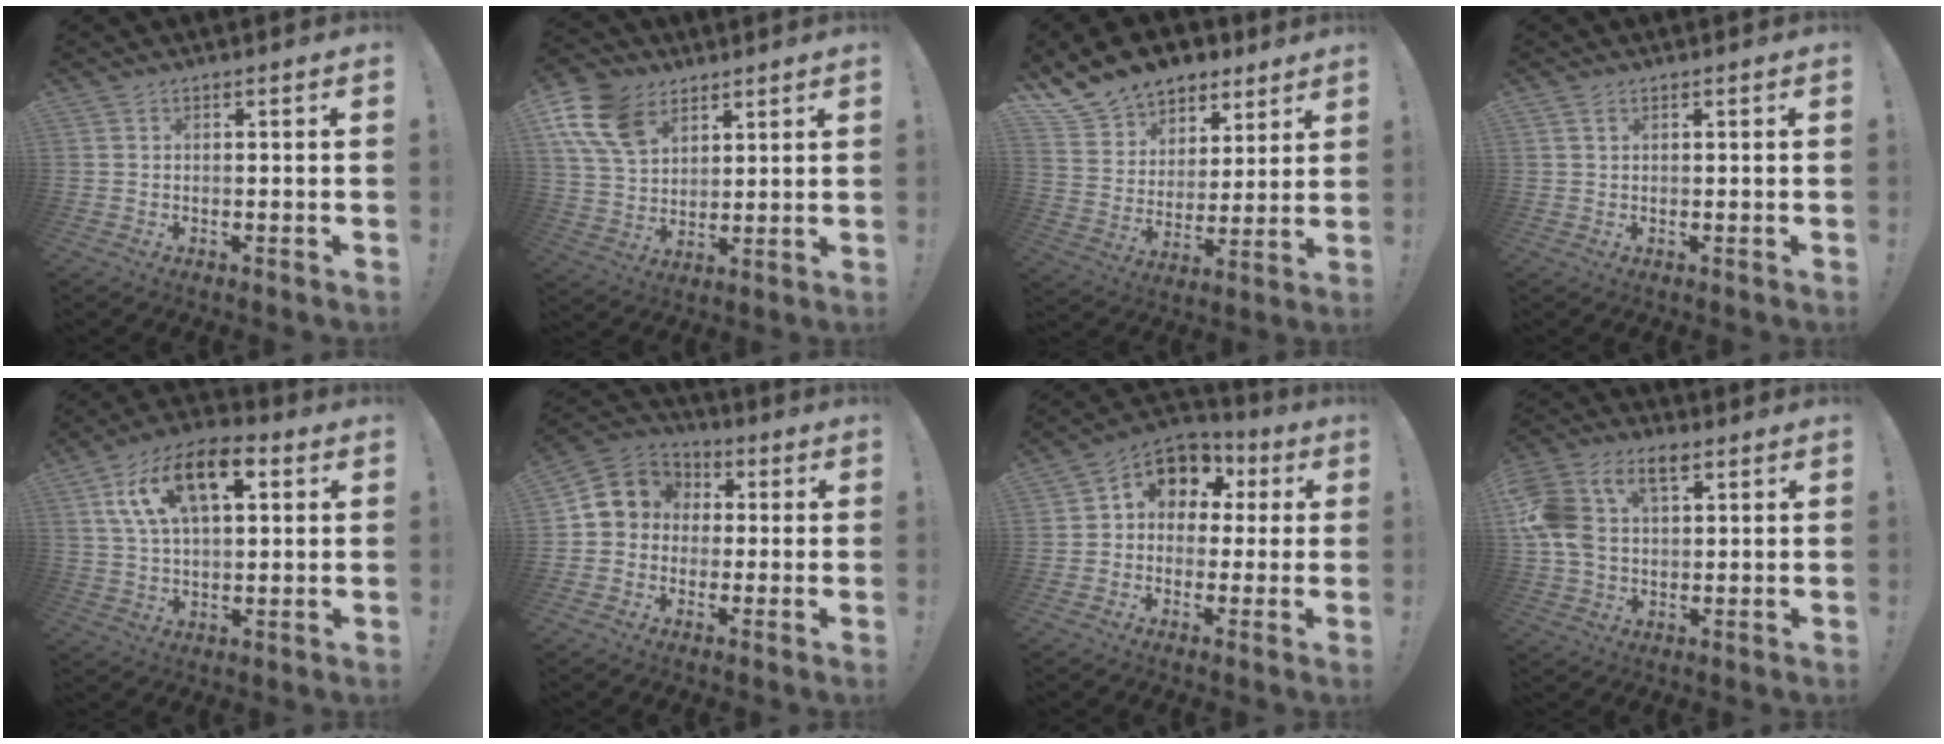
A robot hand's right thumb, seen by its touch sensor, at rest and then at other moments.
{"total": 15.4, "force": [8.3, 10.4, 7.8], "torque": [-0.154, -0.032, 0.163]}
{"total": 14.3, "force": [11.1, 8.5, 2.9], "torque": [-0.060, -0.086, 0.216]}
{"total": 1.4, "force": [0.8, 0.8, 0.9], "torque": [-0.015, 0.000, 0.014]}
{"total": 16.9, "force": [7.0, 8.8, 12.6], "torque": [-0.225, -0.010, 0.120]}
{"total": 9.0, "force": [1.2, 8.3, 3.3], "torque": [-0.041, 0.004, 0.029]}
{"total": 10.4, "force": [3.7, 8.2, 5.2], "torque": [-0.074, -0.016, 0.072]}
{"total": 14.7, "force": [5.0, 9.6, 9.9], "torque": [-0.202, -0.009, 0.095]}